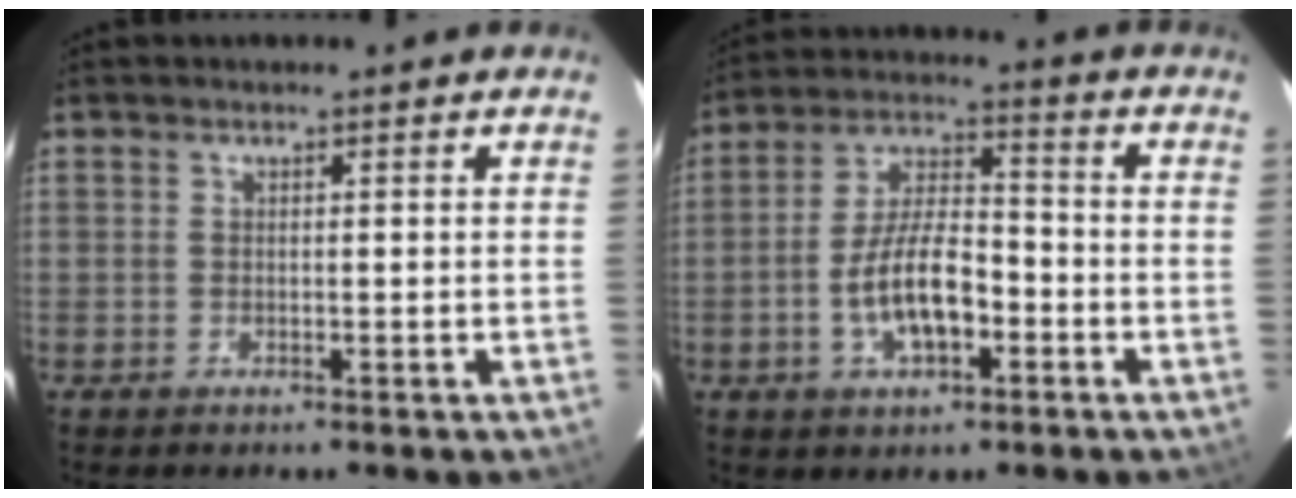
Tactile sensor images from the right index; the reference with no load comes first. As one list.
[{"total": 10.7, "force": [-3.7, 4.5, 9.0], "torque": [-0.178, 0.011, -0.062]}]